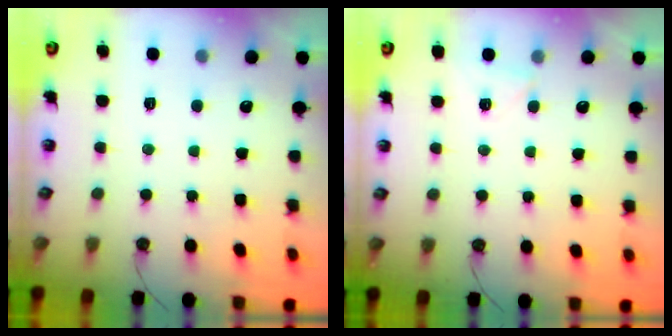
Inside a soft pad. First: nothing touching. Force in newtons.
{"total": 3.5, "press": 3.4, "slide": 0.6}